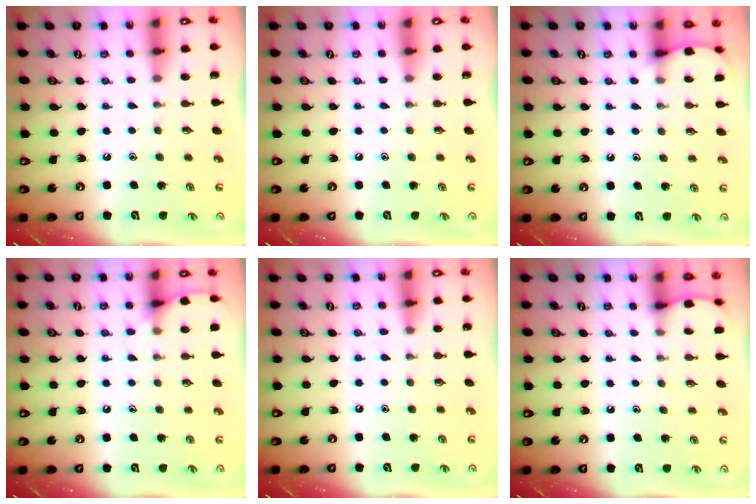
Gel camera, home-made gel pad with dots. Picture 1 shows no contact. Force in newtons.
{"total": 0.0}
{"total": 3.5, "press": 3.5, "slide": 0.5}
{"total": 5.7, "press": 5.6, "slide": 0.6}
{"total": 4.8, "press": 4.8, "slide": 0.6}
{"total": 2.4, "press": 2.4, "slide": 0.2}